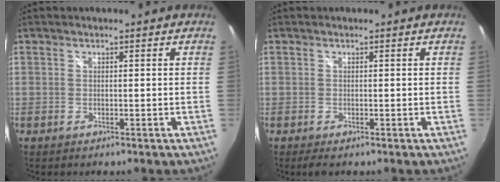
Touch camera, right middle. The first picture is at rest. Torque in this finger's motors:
{"motor_torque": [0.60, -0.41, 0.06, 0.03]}